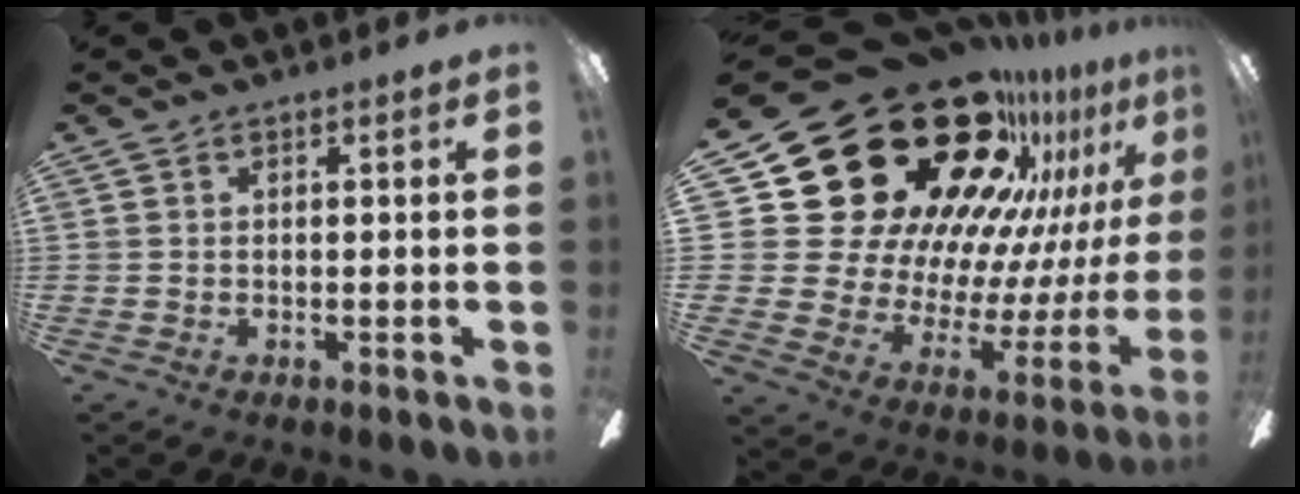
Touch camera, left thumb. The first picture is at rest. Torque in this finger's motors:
{"motor_torque": [1.51, 3.50, 1.39, -1.39, 0.21]}